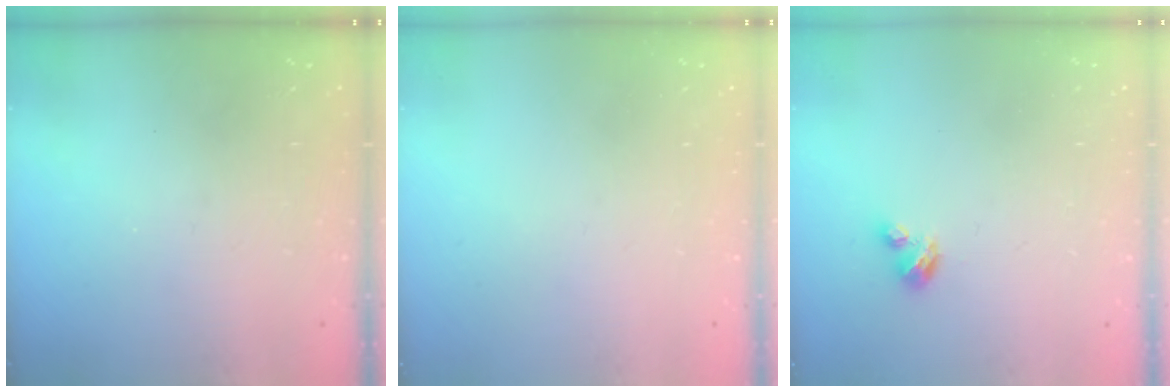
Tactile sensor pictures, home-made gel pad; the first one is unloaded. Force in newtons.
{"total": 0.0}
{"total": 3.2, "press": 3.2, "slide": 0.3}